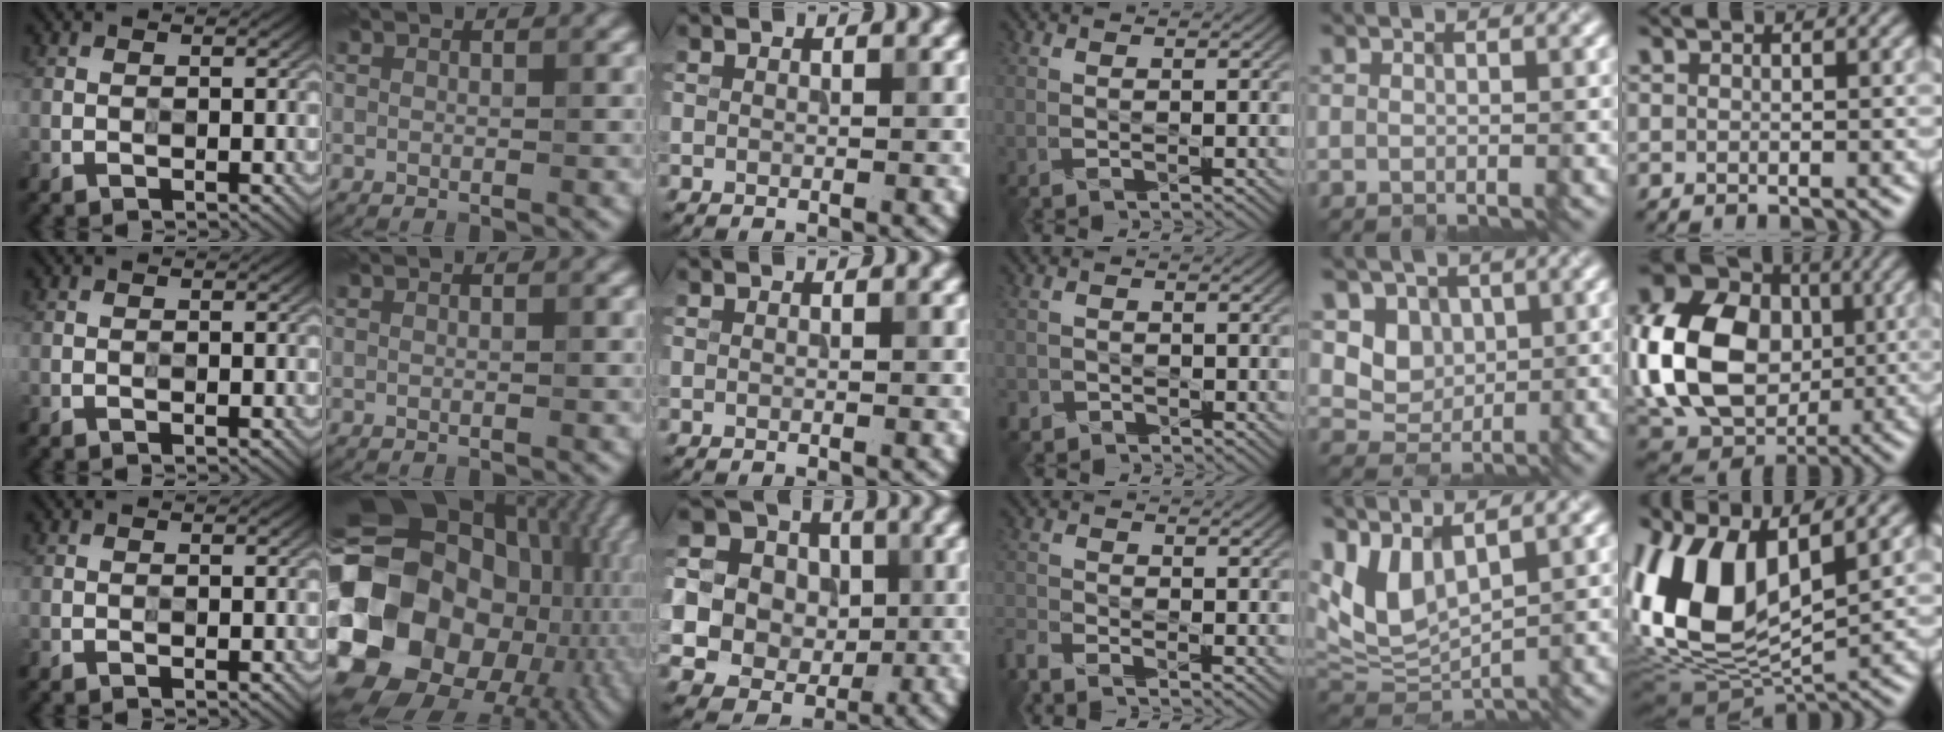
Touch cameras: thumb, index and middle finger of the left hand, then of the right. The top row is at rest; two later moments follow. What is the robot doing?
{"motion": "wipe", "object": "whiteboard"}